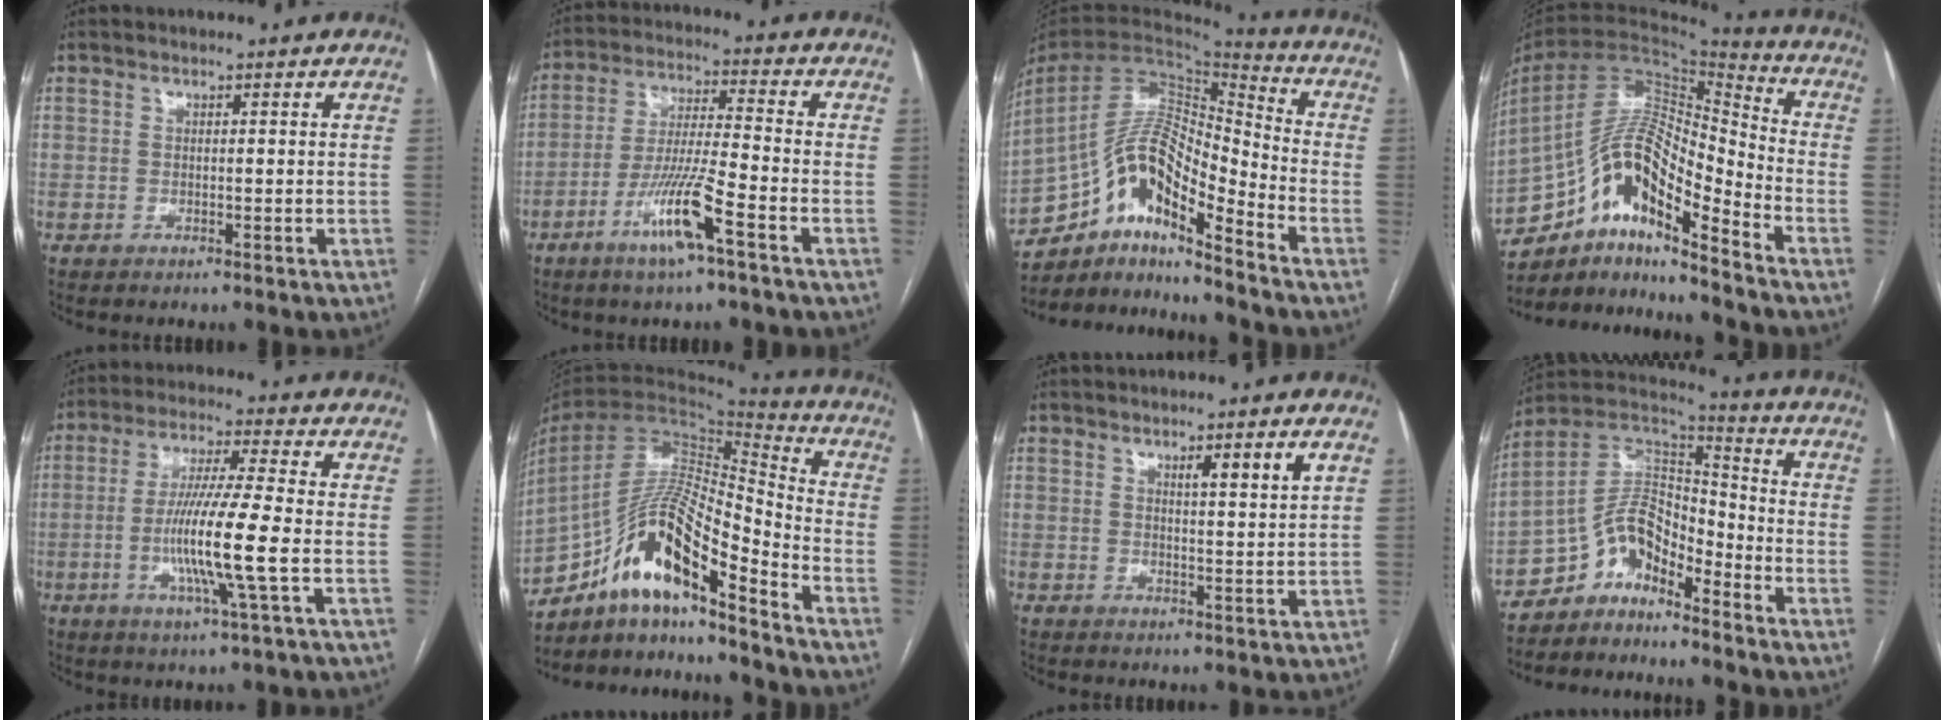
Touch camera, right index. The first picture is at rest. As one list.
[{"total": 10.4, "force": [-5.3, 0.1, 8.9], "torque": [-0.176, -0.009, -0.103]}, {"total": 16.1, "force": [-11.1, 3.2, 11.2], "torque": [-0.211, 0.028, -0.195]}, {"total": 17.0, "force": [-10.6, 3.9, 12.7], "torque": [-0.235, 0.033, -0.180]}, {"total": 11.4, "force": [-2.3, -0.7, 11.2], "torque": [-0.218, -0.012, -0.050]}, {"total": 16.0, "force": [-11.1, 2.2, 11.4], "torque": [-0.211, 0.021, -0.192]}, {"total": 4.2, "force": [2.3, -0.4, 3.5], "torque": [-0.055, -0.005, 0.035]}, {"total": 9.4, "force": [-7.2, 4.0, 4.7], "torque": [-0.089, 0.045, -0.137]}]